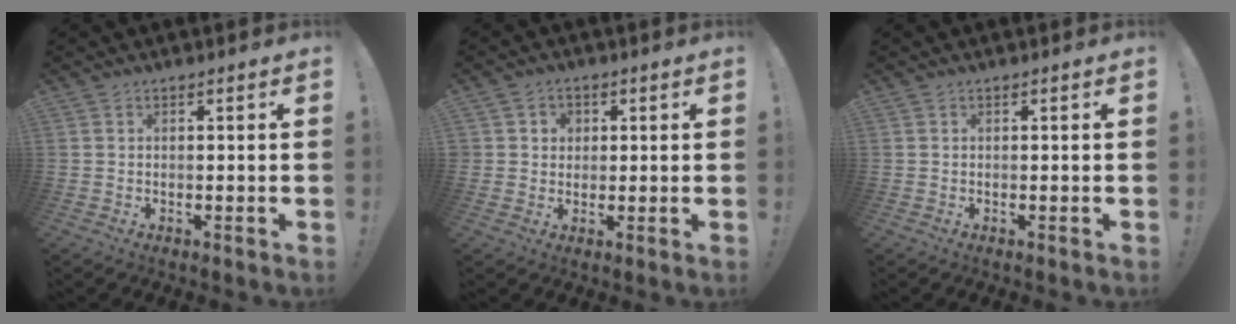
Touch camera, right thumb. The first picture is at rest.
{"total": 3.5, "force": [0.7, 3.4, 0.5], "torque": [-0.010, 0.001, 0.012]}
{"total": 0.0}